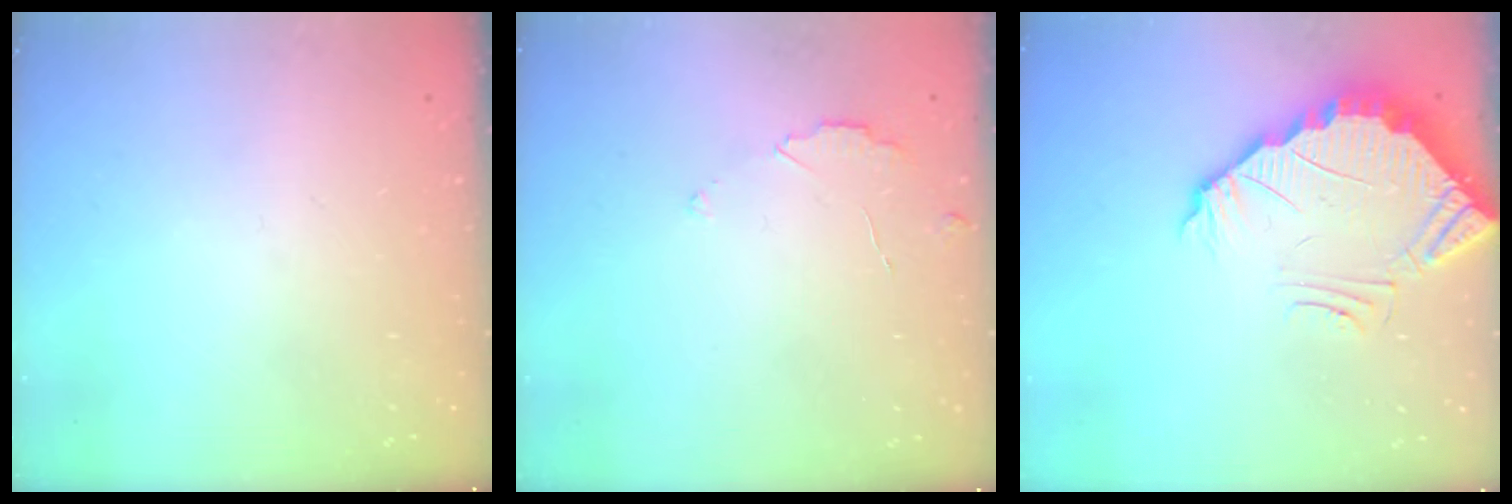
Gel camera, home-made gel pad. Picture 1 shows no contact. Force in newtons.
{"total": 2.7, "press": 2.6, "slide": 0.3}
{"total": 4.2, "press": 4.2, "slide": 0.2}